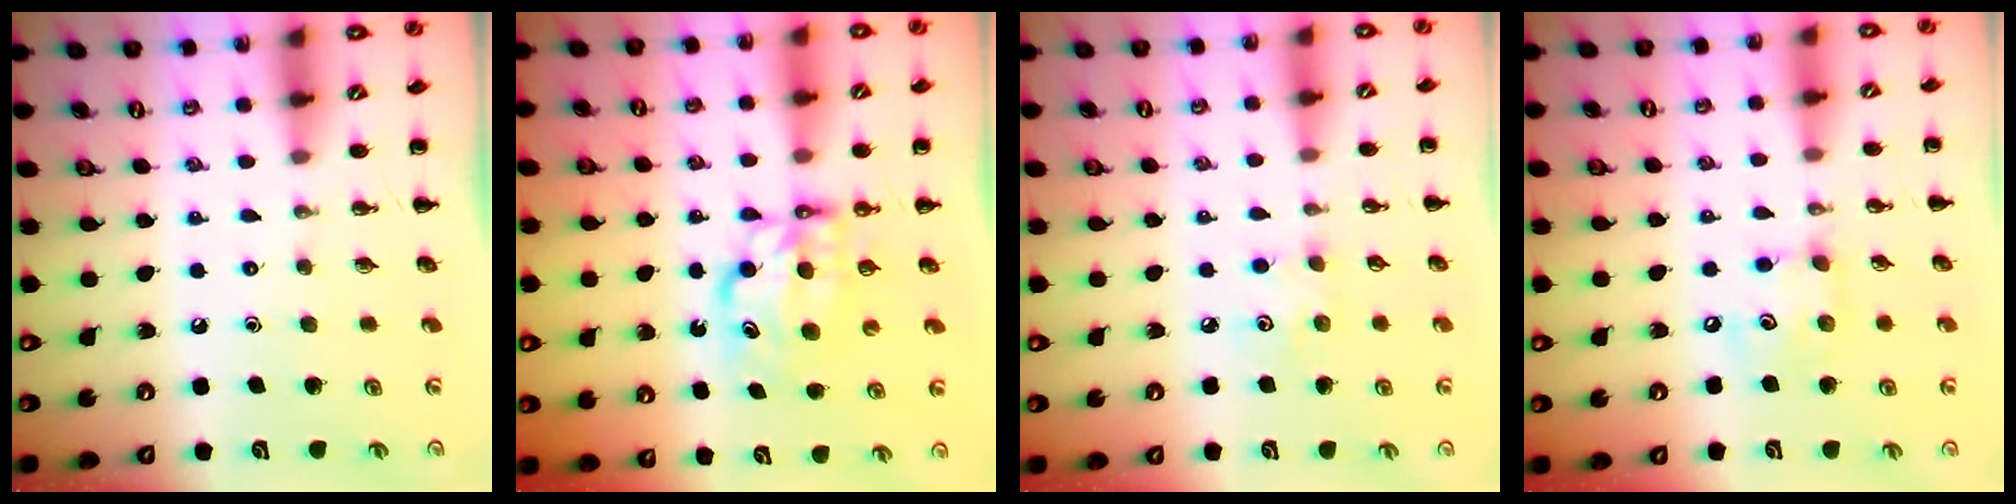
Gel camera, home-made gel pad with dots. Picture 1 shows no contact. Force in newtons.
{"total": 6.8, "press": 6.7, "slide": 0.5}
{"total": 3.9, "press": 3.8, "slide": 0.9}
{"total": 6.4, "press": 6.4, "slide": 0.8}